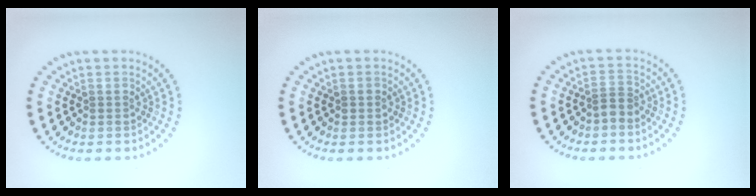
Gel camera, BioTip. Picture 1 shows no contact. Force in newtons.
{"total": 0.8, "press": 0.8, "slide": 0.0}
{"total": 1.4, "press": 0.9, "slide": 1.2}